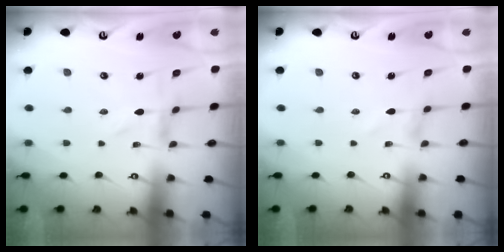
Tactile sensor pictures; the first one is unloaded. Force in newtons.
{"total": 0.0}